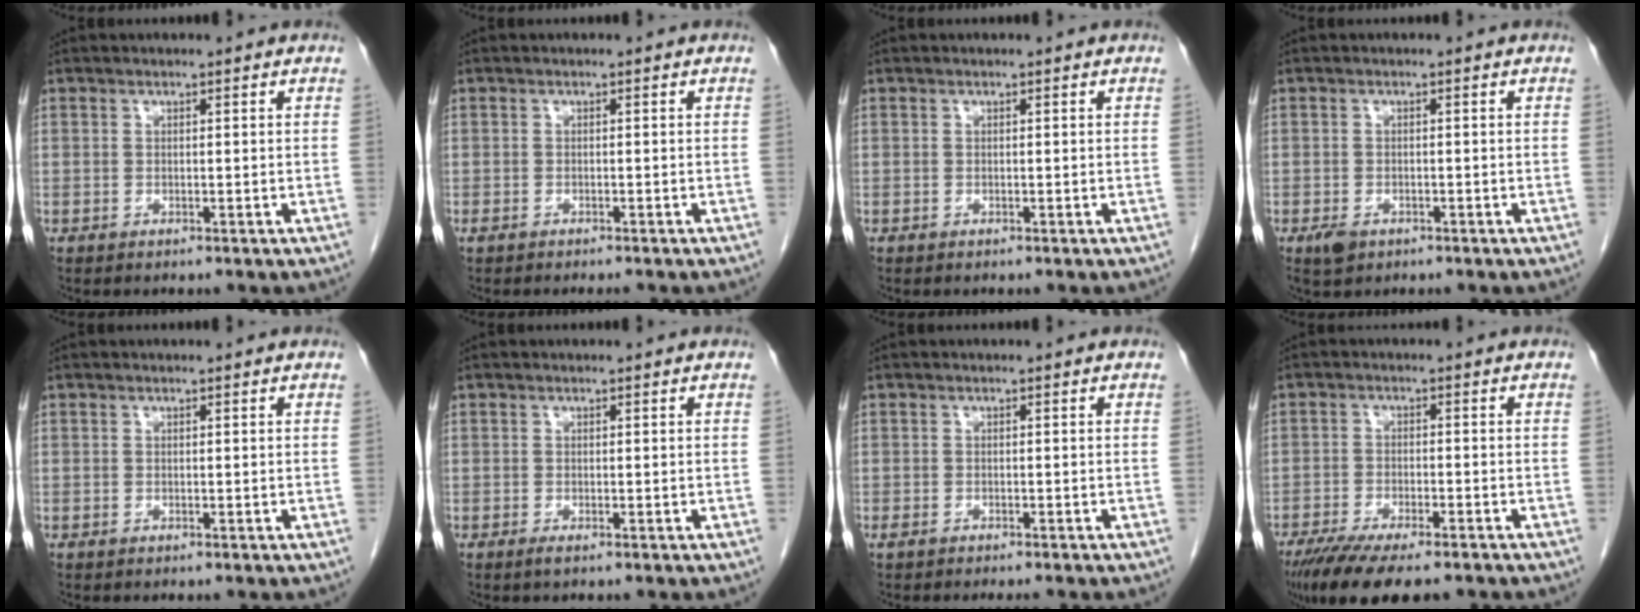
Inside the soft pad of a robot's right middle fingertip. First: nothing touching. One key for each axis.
{"total": 2.9, "fx": -2.4, "fy": 0.8, "fz": 1.4, "tx": -0.019, "ty": -0.006, "tz": -0.029}
{"total": 0.0}
{"total": 2.3, "fx": -1.3, "fy": 1.4, "fz": 1.3, "tx": -0.025, "ty": -0.001, "tz": -0.014}
{"total": 0.0}
{"total": 0.6, "fx": -0.4, "fy": 0.0, "fz": 0.5, "tx": -0.010, "ty": -0.001, "tz": -0.005}
{"total": 3.7, "fx": -3.1, "fy": 0.8, "fz": 1.9, "tx": -0.023, "ty": -0.005, "tz": -0.040}
{"total": 11.8, "fx": -9.1, "fy": 2.7, "fz": 7.1, "tx": -0.115, "ty": -0.021, "tz": -0.143}